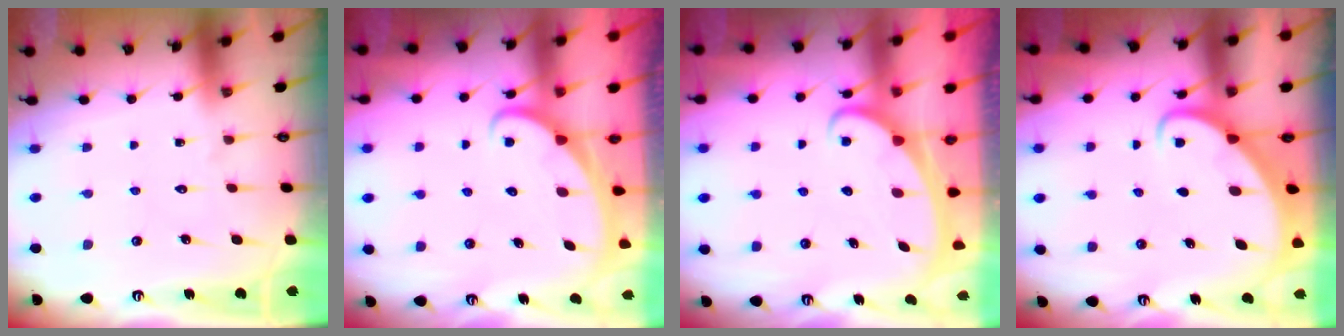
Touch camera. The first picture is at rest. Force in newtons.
{"total": 2.5, "press": 2.5, "slide": 0.3}
{"total": 2.4, "press": 2.3, "slide": 0.4}
{"total": 2.6, "press": 2.6, "slide": 0.3}